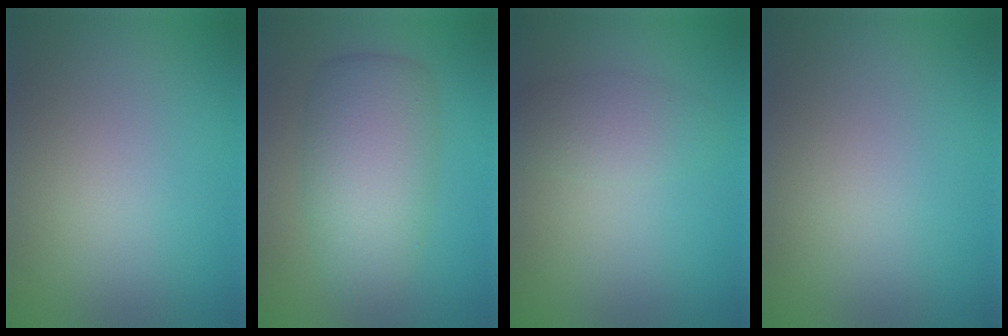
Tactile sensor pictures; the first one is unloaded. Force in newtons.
{"total": 5.8, "press": 5.8, "slide": 0.0}
{"total": 2.4, "press": 2.4, "slide": 0.0}
{"total": 0.0}